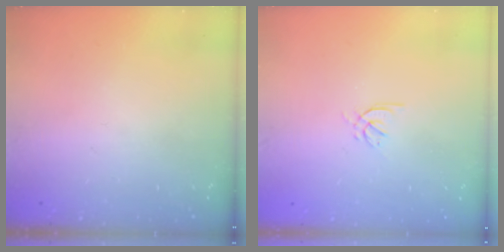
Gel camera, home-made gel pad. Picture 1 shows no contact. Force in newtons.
{"total": 2.1, "press": 2.0, "slide": 0.6}